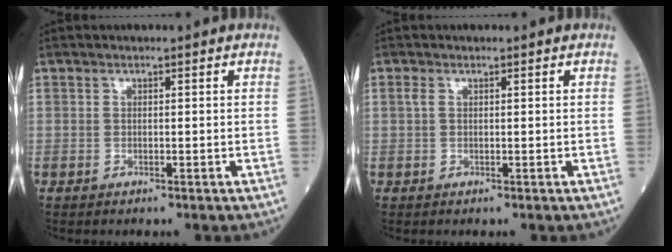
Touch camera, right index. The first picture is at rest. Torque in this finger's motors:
{"motor_torque": [0.19, 0.05, -0.04, 0.00]}